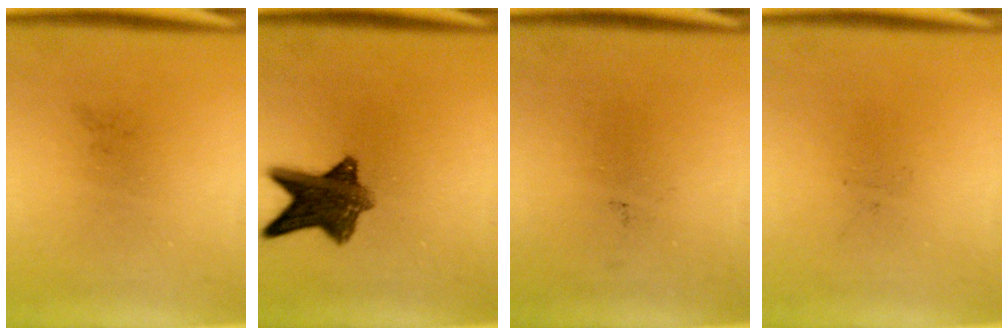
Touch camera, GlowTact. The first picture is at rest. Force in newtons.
{"total": 8.9}
{"total": 0.0}
{"total": 0.0}